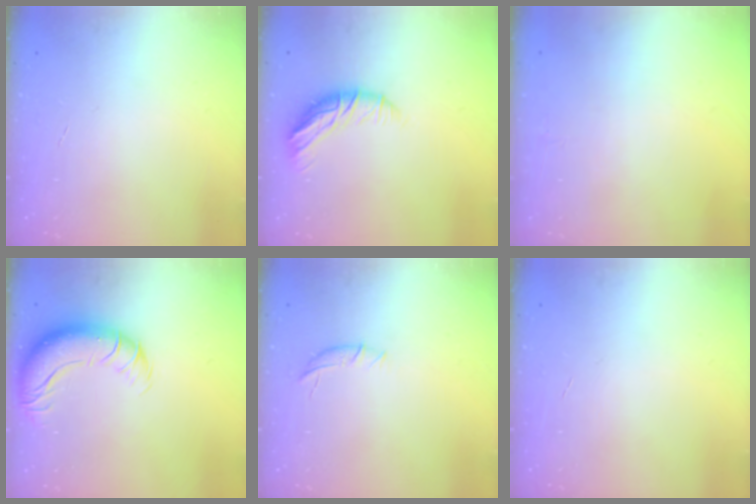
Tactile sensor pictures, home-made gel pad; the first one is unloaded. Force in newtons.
{"total": 10.7, "press": 10.6, "slide": 1.7}
{"total": 0.0}
{"total": 11.7, "press": 11.3, "slide": 2.9}
{"total": 5.8, "press": 5.7, "slide": 1.2}
{"total": 0.0}